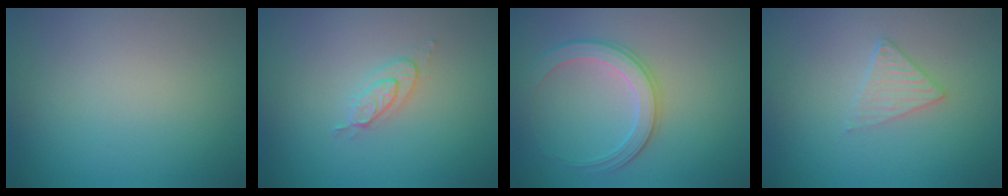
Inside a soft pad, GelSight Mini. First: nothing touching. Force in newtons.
{"total": 2.0, "press": 2.0, "slide": 0.4}
{"total": 2.9, "press": 2.8, "slide": 0.5}
{"total": 1.8, "press": 1.8, "slide": 0.3}